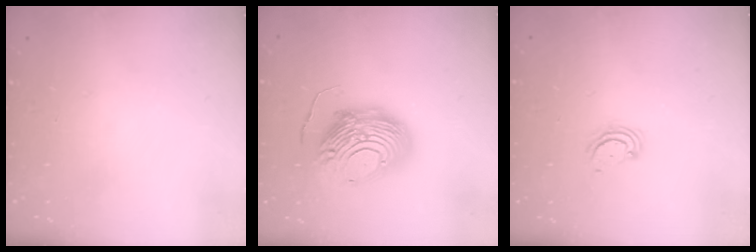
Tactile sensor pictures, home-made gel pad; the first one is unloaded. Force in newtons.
{"total": 15.5, "press": 15.4, "slide": 1.7}
{"total": 2.9, "press": 2.9, "slide": 0.3}